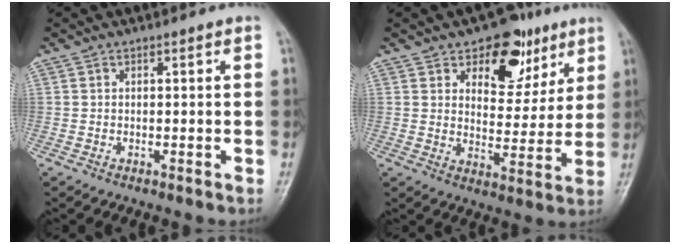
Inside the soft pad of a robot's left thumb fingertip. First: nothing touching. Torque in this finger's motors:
{"motor_torque": [0.05, 0.04, 0.10, -0.07, -0.06]}